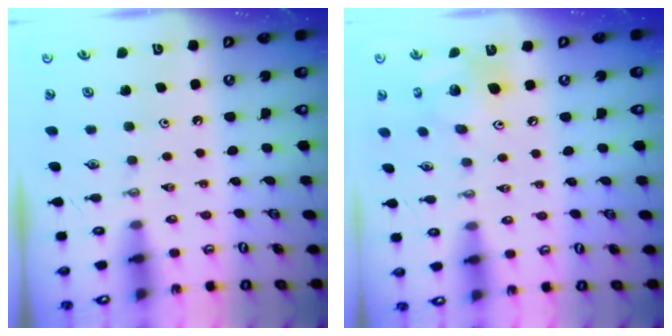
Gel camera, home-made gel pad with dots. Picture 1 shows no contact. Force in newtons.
{"total": 14.7, "press": 14.4, "slide": 2.6}